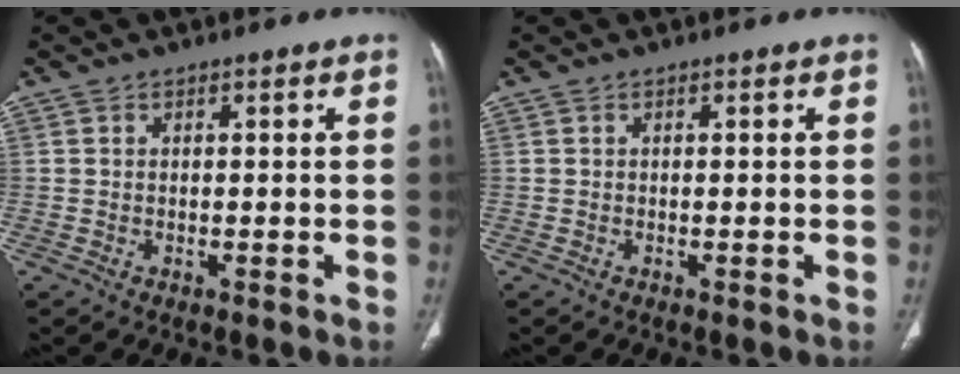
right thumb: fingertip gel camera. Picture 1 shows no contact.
{"total": 0.0}